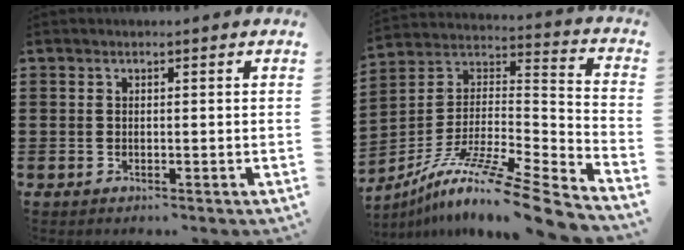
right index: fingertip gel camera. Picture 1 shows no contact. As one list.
[{"total": 12.1, "force": [-9.4, 0.2, 7.6], "torque": [-0.124, 0.004, -0.177]}]